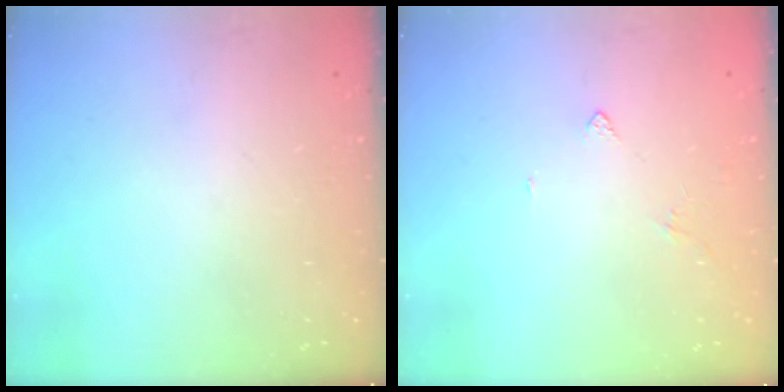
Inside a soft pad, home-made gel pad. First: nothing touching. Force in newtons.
{"total": 2.6, "press": 2.6, "slide": 0.6}